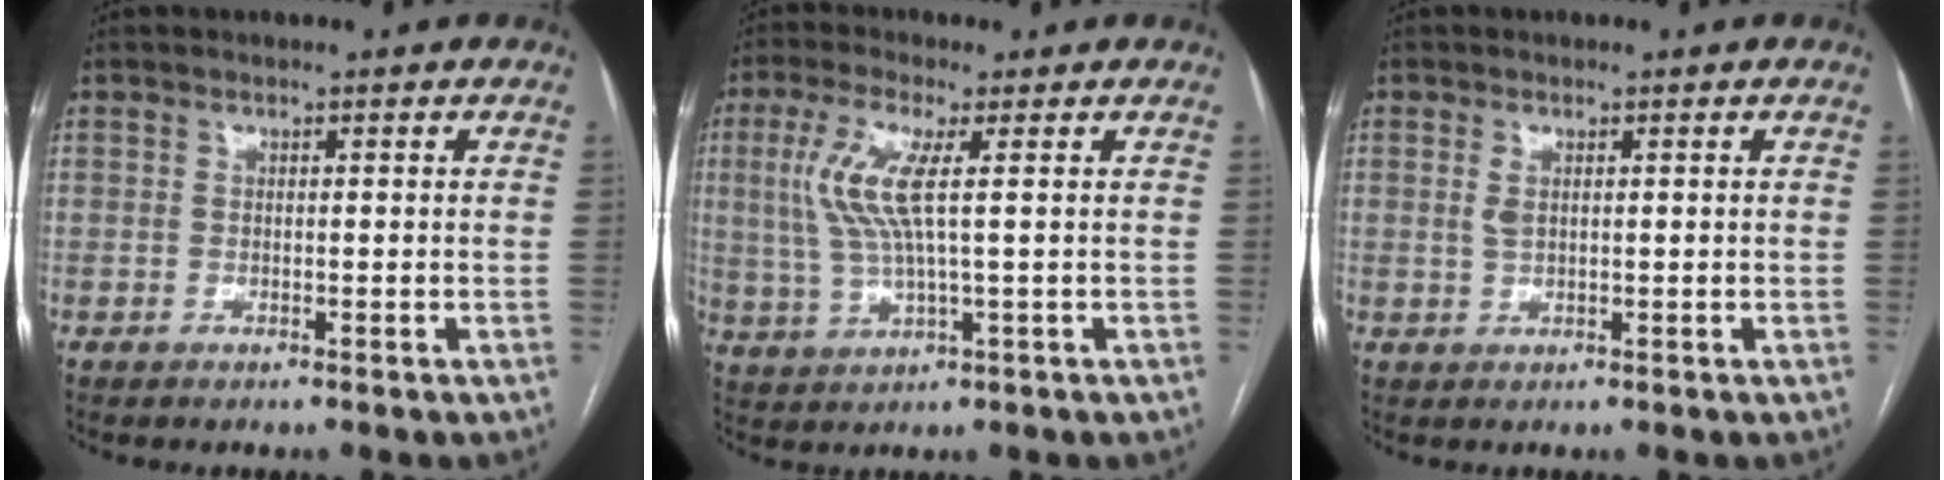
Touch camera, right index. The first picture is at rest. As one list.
[{"total": 8.0, "force": [1.7, 1.0, 7.8], "torque": [-0.189, 0.007, 0.035]}, {"total": 1.5, "force": [0.6, 0.7, 1.2], "torque": [-0.031, 0.000, 0.015]}]